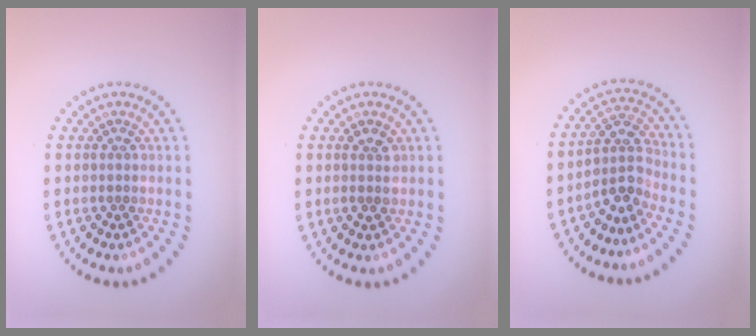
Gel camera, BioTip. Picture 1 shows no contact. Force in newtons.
{"total": 1.5, "press": 1.5, "slide": 0.2}
{"total": 3.0, "press": 2.4, "slide": 1.9}